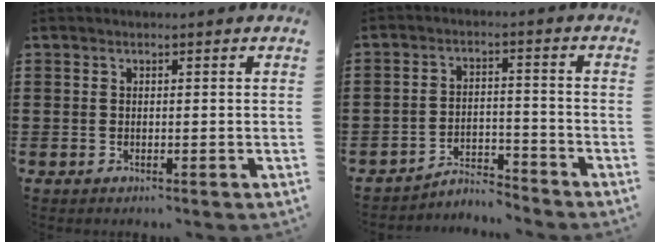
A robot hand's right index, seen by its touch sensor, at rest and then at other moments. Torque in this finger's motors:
{"motor_torque": [0.45, 0.66, -1.05, -0.12]}